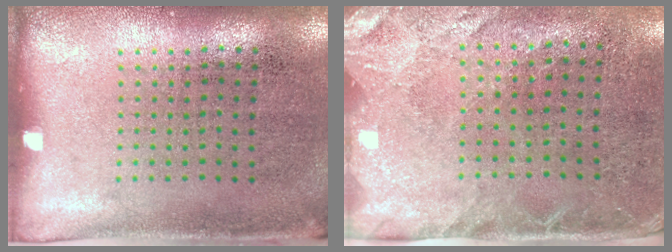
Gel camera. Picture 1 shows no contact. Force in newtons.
{"total": 2.6, "press": 2.0, "slide": 1.6}